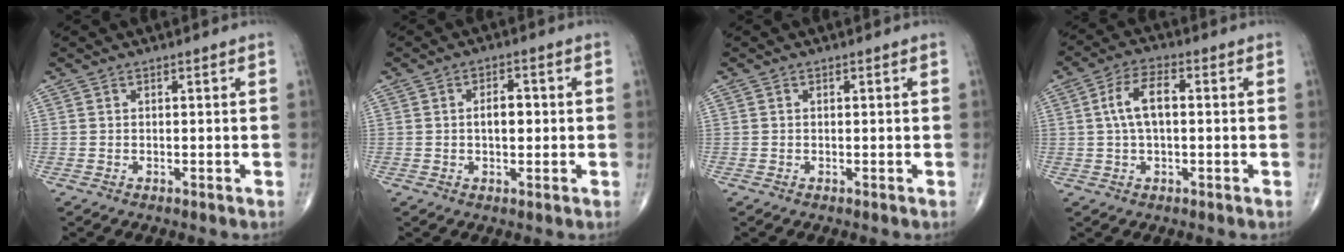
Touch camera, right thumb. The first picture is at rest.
{"total": 4.2, "force": [0.1, 2.3, 3.5], "torque": [-0.051, 0.006, -0.002]}
{"total": 0.0}
{"total": 7.1, "force": [0.6, 3.3, 6.2], "torque": [-0.125, 0.019, 0.006]}